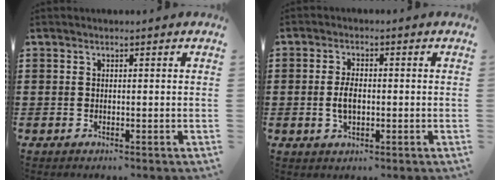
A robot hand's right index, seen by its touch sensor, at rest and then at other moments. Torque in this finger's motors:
{"motor_torque": [1.18, 0.32, 0.60, 0.15]}